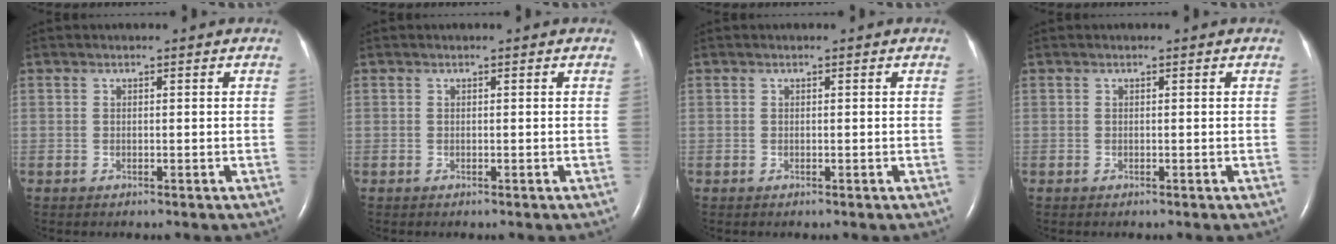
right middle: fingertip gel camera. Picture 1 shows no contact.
{"total": 0.0}
{"total": 0.0}
{"total": 0.0}